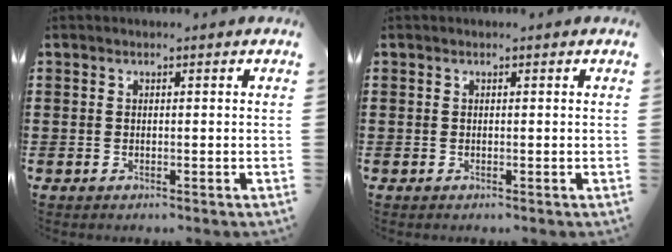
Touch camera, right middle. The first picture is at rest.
{"total": 0.0}